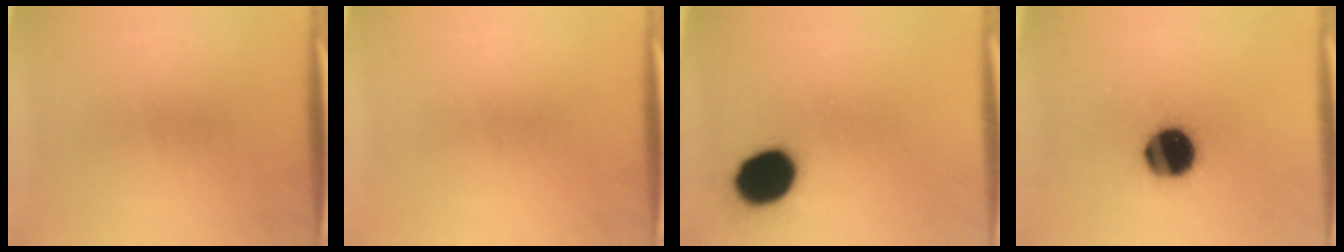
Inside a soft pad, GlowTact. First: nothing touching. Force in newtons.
{"total": 0.0}
{"total": 13.6}
{"total": 14.9}